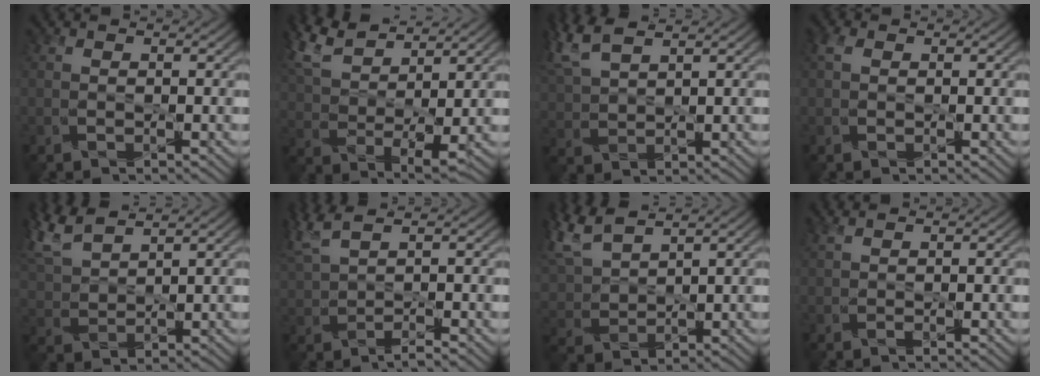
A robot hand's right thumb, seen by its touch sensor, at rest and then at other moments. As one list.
[{"total": 9.6, "force": [7.4, 2.4, 5.6], "torque": [-0.151, 0.021, 0.152]}, {"total": 7.1, "force": [5.4, 1.8, 4.2], "torque": [-0.131, 0.025, 0.113]}, {"total": 1.1, "force": [0.6, 0.7, 0.5], "torque": [-0.017, 0.005, 0.008]}, {"total": 7.3, "force": [6.2, 1.7, 3.5], "torque": [-0.107, 0.026, 0.132]}, {"total": 5.2, "force": [2.4, 0.7, 4.6], "torque": [-0.099, 0.022, 0.047]}, {"total": 8.8, "force": [6.7, 3.1, 4.8], "torque": [-0.157, 0.030, 0.138]}, {"total": 1.2, "force": [1.0, -0.5, 0.4], "torque": [-0.017, 0.007, 0.018]}]